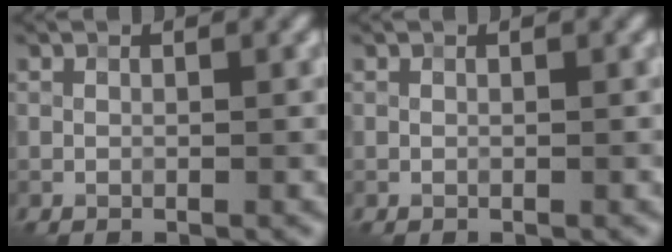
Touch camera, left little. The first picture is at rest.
{"total": 0.0}